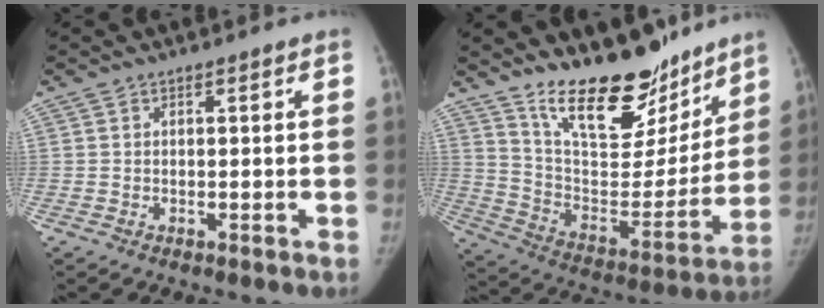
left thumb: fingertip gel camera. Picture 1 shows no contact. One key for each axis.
{"total": 22.6, "fx": 17.3, "fy": 8.9, "fz": 11.5, "tx": -0.118, "ty": -0.109, "tz": 0.285}